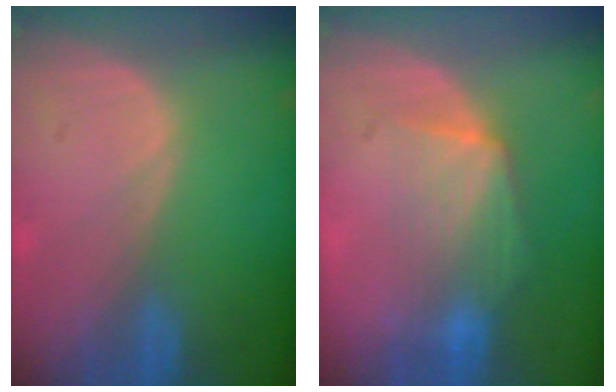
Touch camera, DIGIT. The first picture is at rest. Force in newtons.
{"total": 7.0, "press": 6.4, "slide": 2.8}